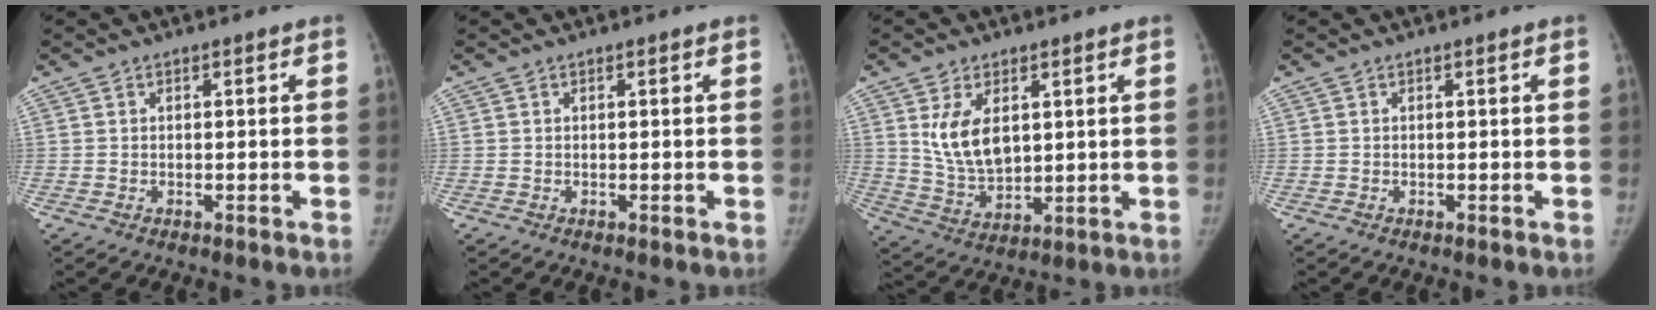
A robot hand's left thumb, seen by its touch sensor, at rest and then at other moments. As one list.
[{"total": 0.0}, {"total": 9.9, "force": [3.0, 6.0, 7.3], "torque": [-0.112, -0.019, 0.072]}, {"total": 0.0}]